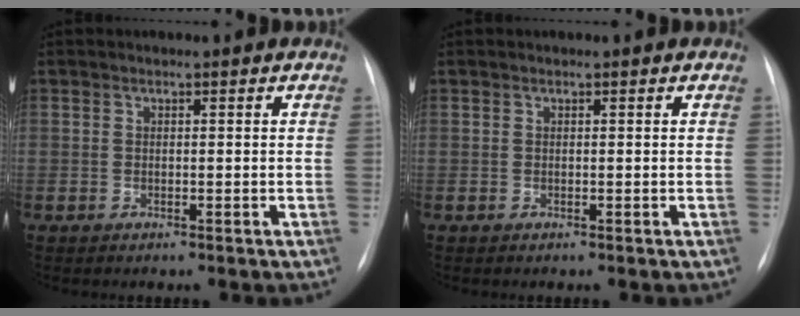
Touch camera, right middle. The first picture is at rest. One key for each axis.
{"total": 0.0}